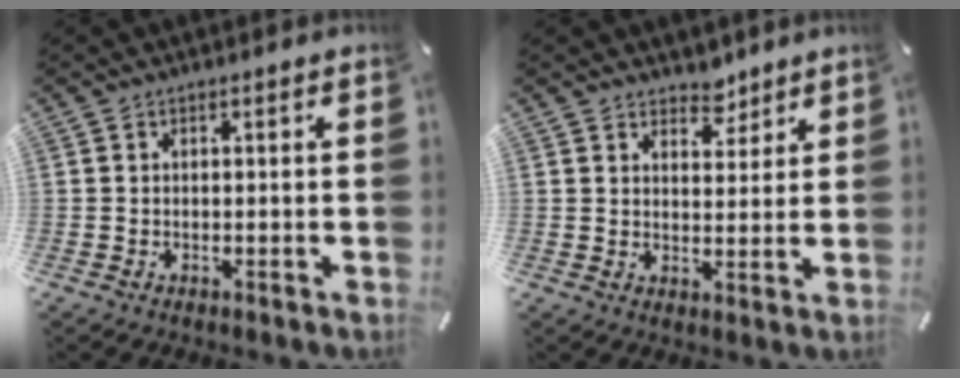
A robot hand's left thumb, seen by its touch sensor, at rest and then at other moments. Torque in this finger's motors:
{"motor_torque": [0.21, -0.49, -0.10, -0.10, 0.00]}